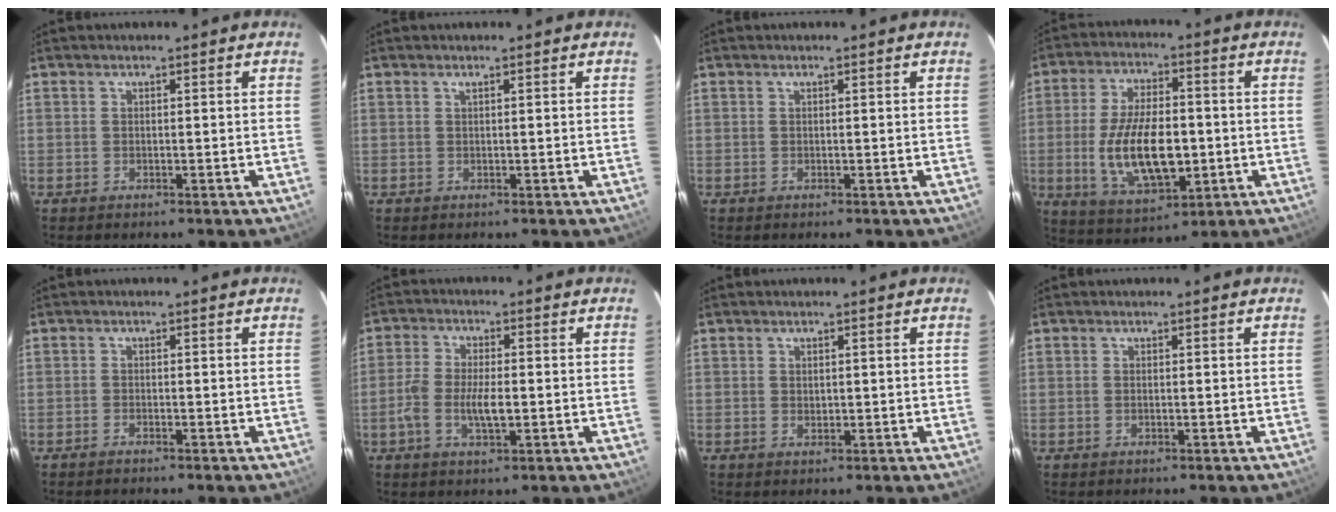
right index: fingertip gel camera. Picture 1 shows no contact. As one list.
[{"total": 0.0}, {"total": 0.0}, {"total": 15.1, "force": [-2.3, 7.0, 13.2], "torque": [-0.260, -0.010, -0.028]}, {"total": 1.0, "force": [-1.0, 0.1, 0.3], "torque": [-0.014, 0.000, -0.021]}, {"total": 6.2, "force": [-1.5, 2.3, 5.5], "torque": [-0.117, 0.001, -0.033]}, {"total": 0.9, "force": [0.2, 0.8, 0.3], "torque": [-0.003, 0.000, 0.006]}, {"total": 0.0}]